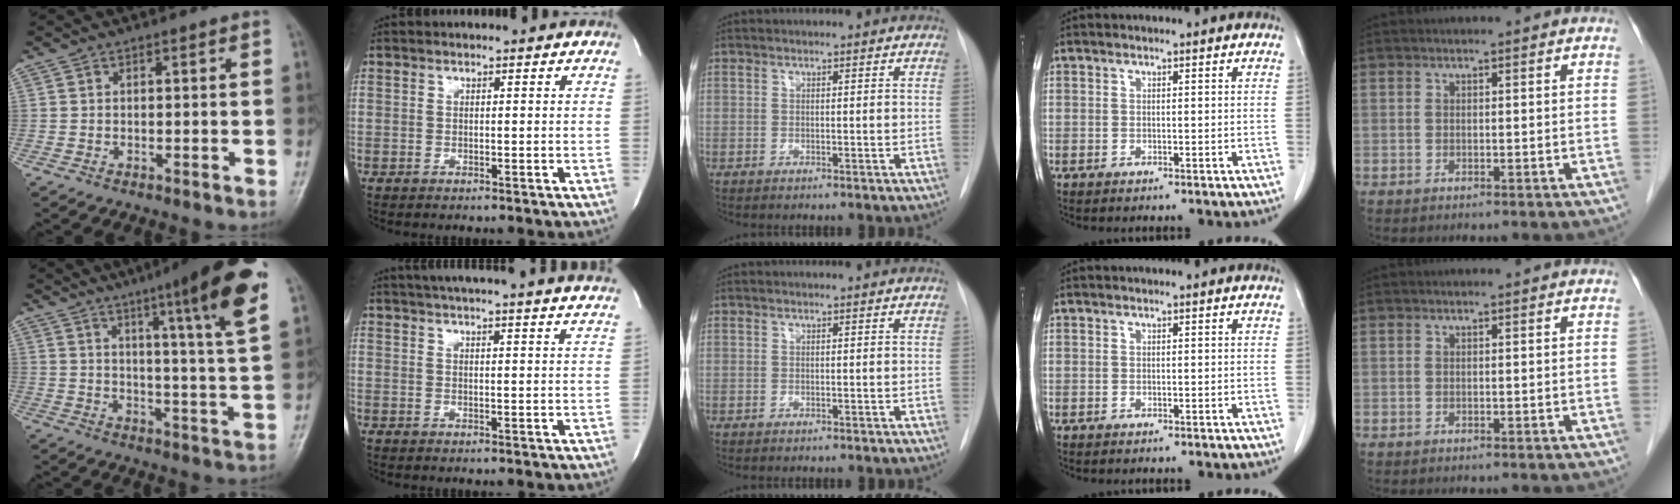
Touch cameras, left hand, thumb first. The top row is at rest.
{"thumb": {"total": 18.6, "force": [10.1, 1.1, 15.6], "torque": [-0.207, -0.043, 0.131]}, "index": {"total": 22.2, "force": [20.2, 0.1, 9.2], "torque": [-0.148, -0.006, 0.250]}}